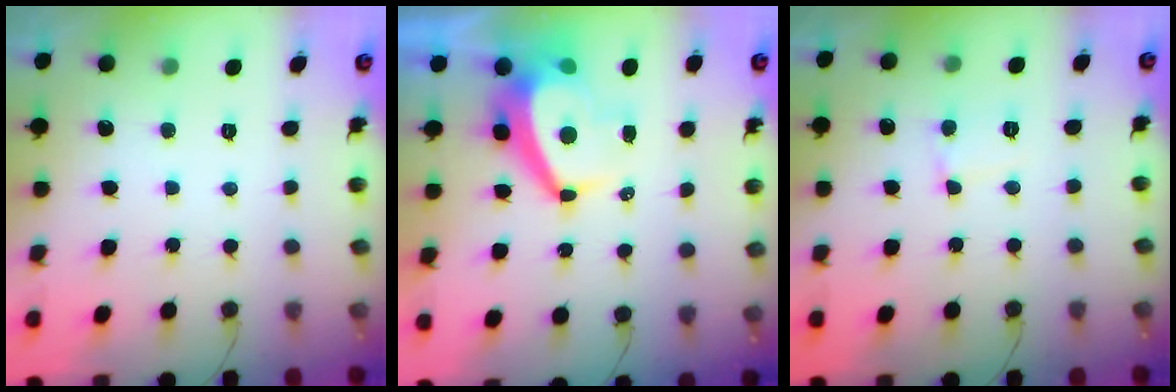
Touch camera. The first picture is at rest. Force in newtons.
{"total": 9.6, "press": 9.6, "slide": 1.1}
{"total": 5.5, "press": 5.4, "slide": 0.5}